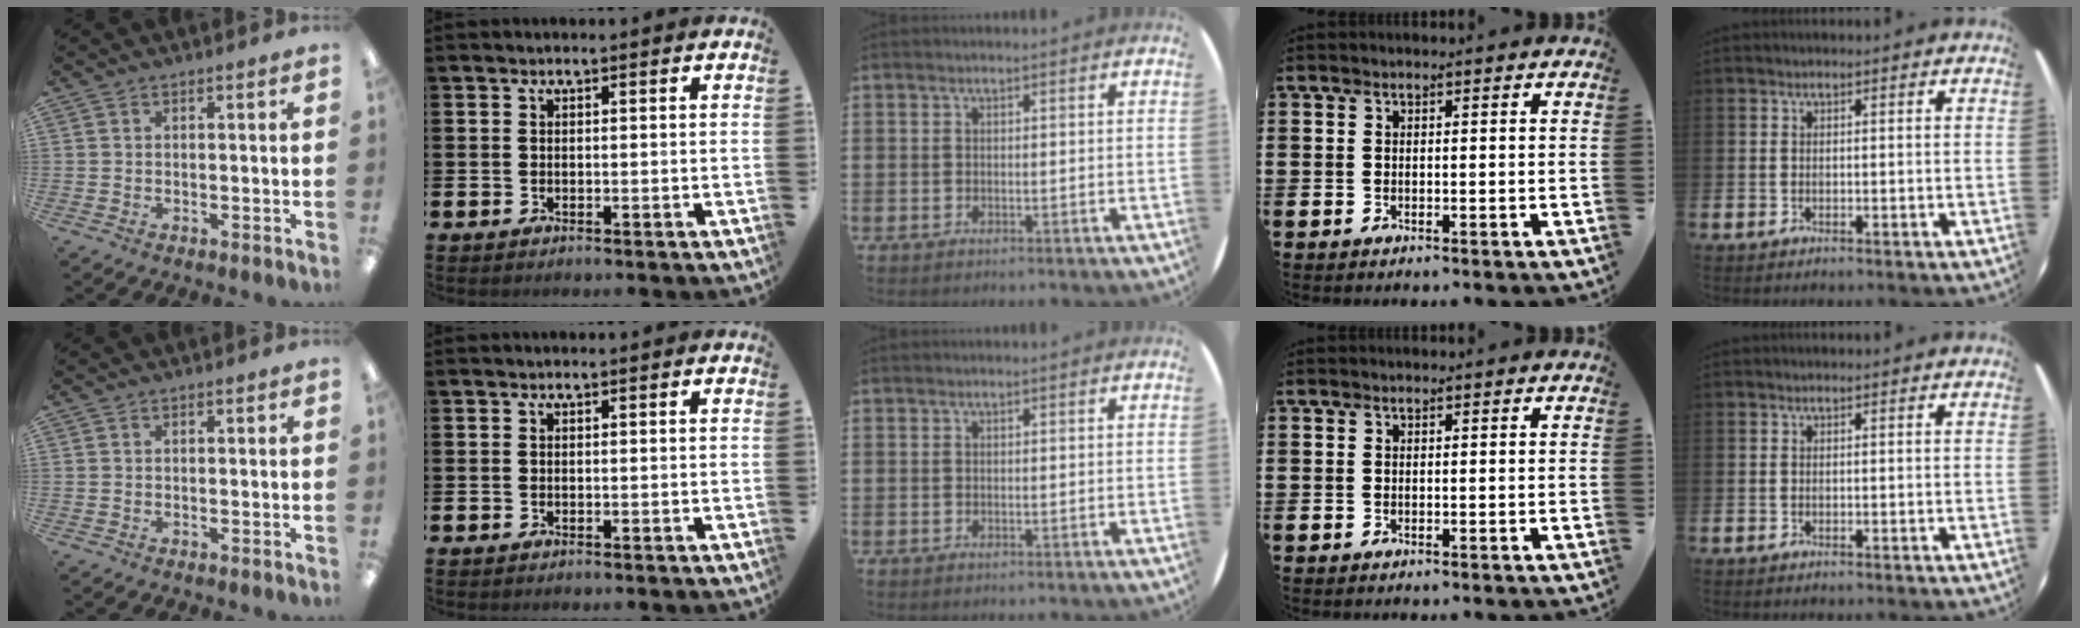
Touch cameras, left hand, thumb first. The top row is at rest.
{}